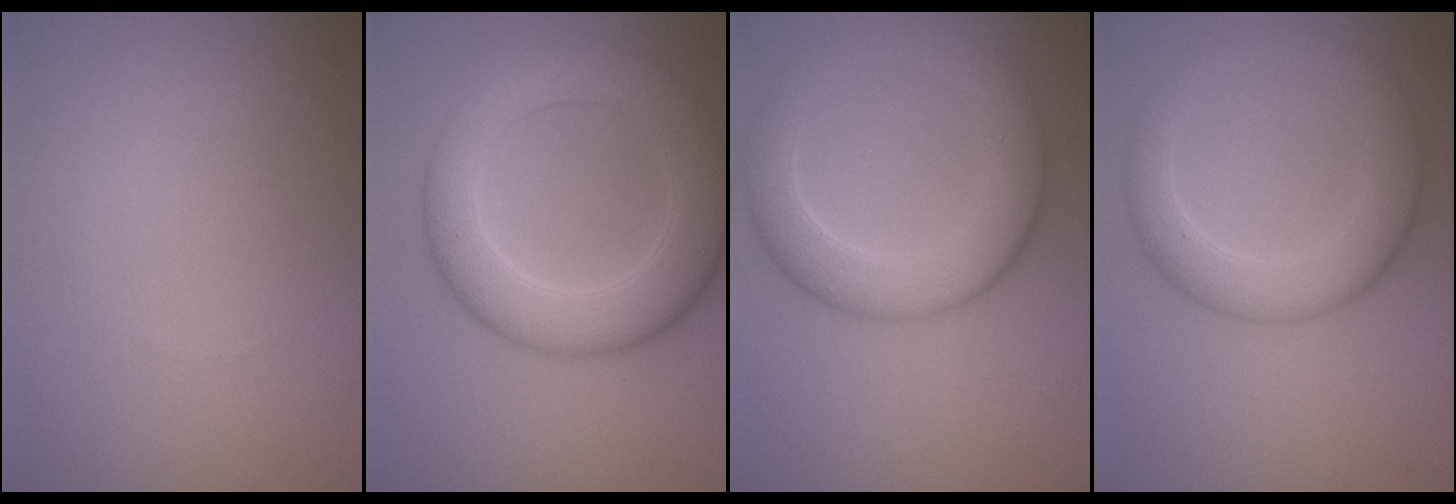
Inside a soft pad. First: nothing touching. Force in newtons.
{"total": 7.5, "press": 7.4, "slide": 0.5}
{"total": 6.3, "press": 6.2, "slide": 0.6}
{"total": 4.8, "press": 4.8, "slide": 0.1}